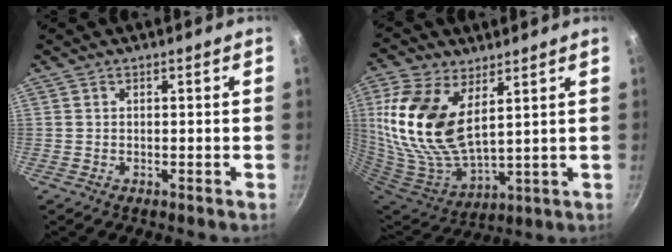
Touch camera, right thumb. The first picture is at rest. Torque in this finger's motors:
{"motor_torque": [0.54, 1.58, 1.48, 0.23, 0.55]}